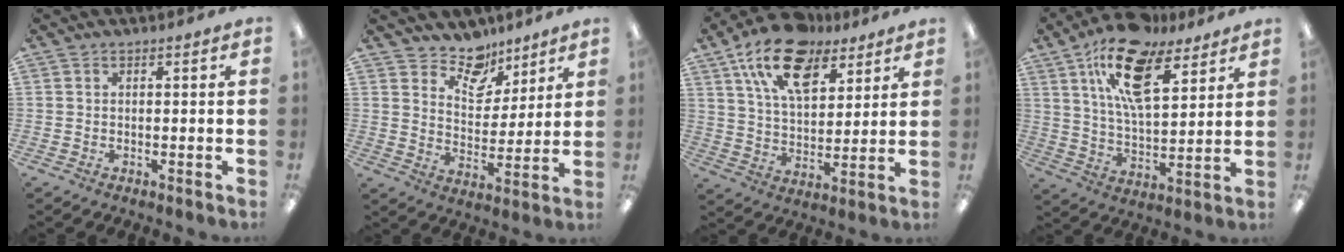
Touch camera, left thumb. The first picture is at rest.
{"total": 10.9, "force": [8.8, 5.8, 2.9], "torque": [-0.057, -0.058, 0.164]}
{"total": 17.6, "force": [11.3, 9.3, 9.8], "torque": [-0.170, -0.048, 0.202]}
{"total": 18.6, "force": [11.3, 8.3, 12.2], "torque": [-0.214, -0.041, 0.198]}